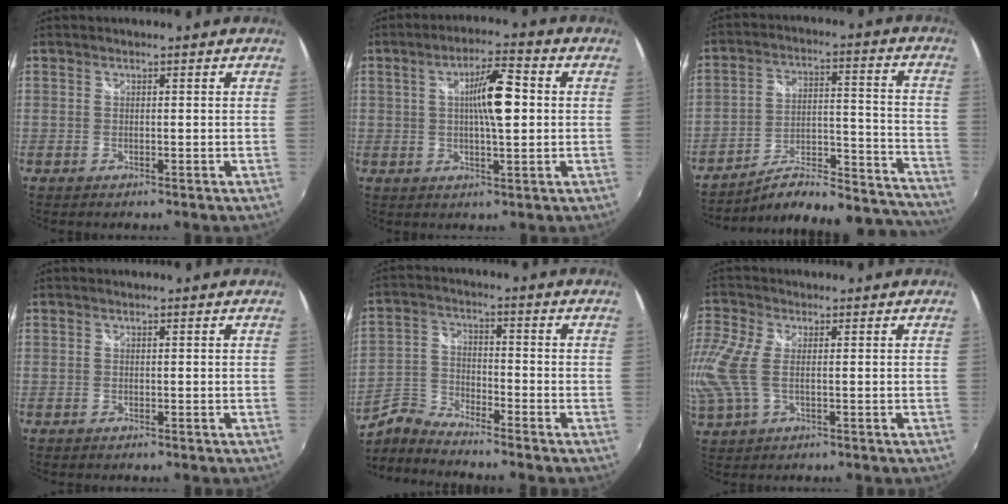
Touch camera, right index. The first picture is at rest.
{"total": 7.7, "force": [1.4, 0.2, 7.6], "torque": [-0.117, 0.001, 0.025]}
{"total": 22.7, "force": [-21.5, 3.6, 6.4], "torque": [-0.080, 0.025, -0.275]}
{"total": 0.0}
{"total": 5.9, "force": [-5.8, -0.6, 1.1], "torque": [-0.024, -0.002, -0.126]}
{"total": 7.9, "force": [-0.1, 3.6, 7.1], "torque": [-0.172, 0.004, 0.001]}